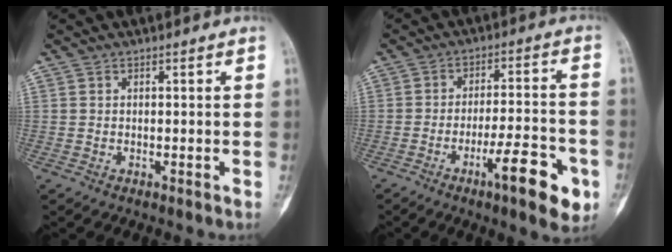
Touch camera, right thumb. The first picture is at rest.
{"total": 12.7, "force": [-5.8, 3.0, 10.9], "torque": [-0.150, 0.028, -0.082]}